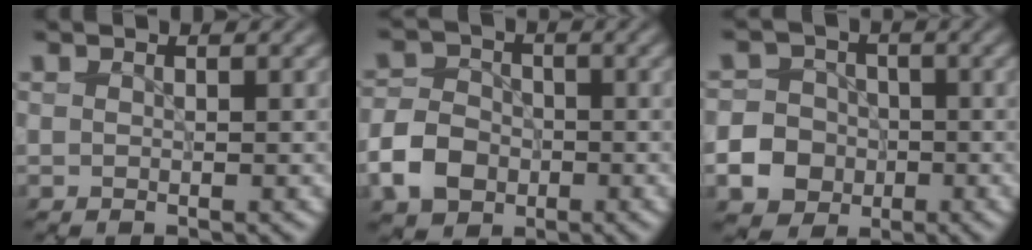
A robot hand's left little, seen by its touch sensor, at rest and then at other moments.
{"total": 4.8, "force": [-1.9, 3.8, 2.4], "torque": [-0.048, 0.002, -0.044]}
{"total": 8.0, "force": [-3.2, 7.1, 1.9], "torque": [-0.041, -0.024, -0.076]}